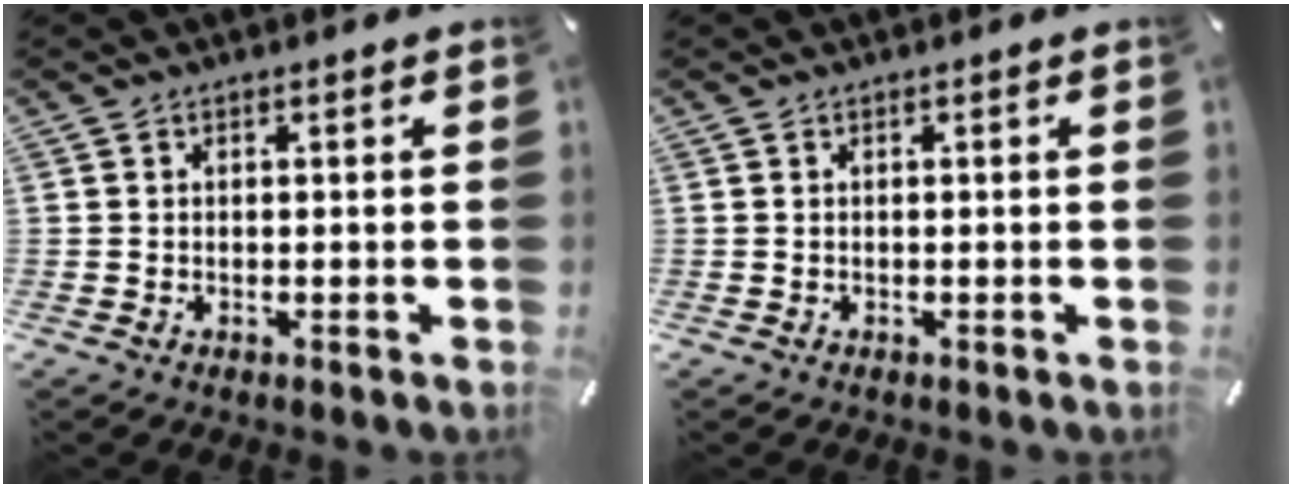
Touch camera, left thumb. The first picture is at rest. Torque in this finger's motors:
{"motor_torque": [0.00, 0.00, 0.01, 0.01, 0.00]}